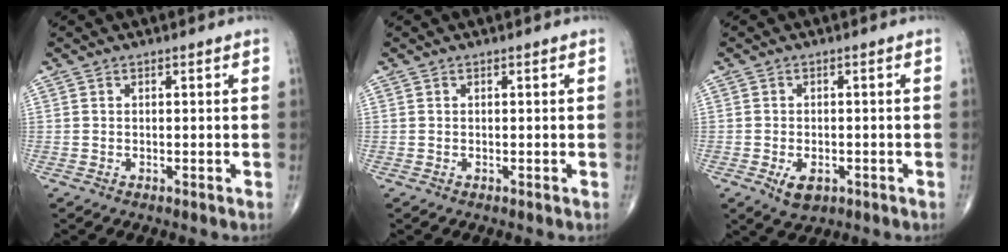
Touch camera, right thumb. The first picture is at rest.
{"total": 0.0}
{"total": 4.1, "force": [-1.6, 2.5, 2.8], "torque": [-0.041, 0.002, -0.019]}